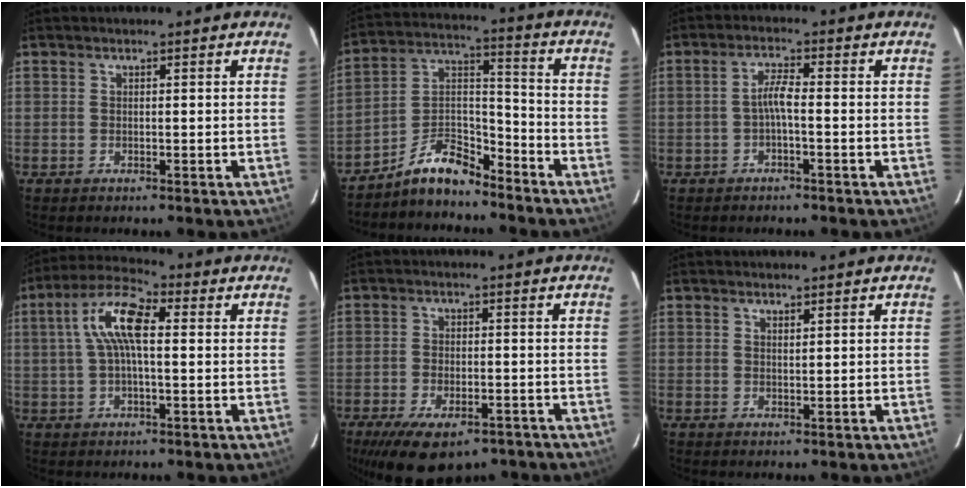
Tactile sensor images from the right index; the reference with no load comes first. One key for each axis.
{"total": 9.7, "fx": -8.2, "fy": 3.4, "fz": 4.0, "tx": -0.089, "ty": 0.042, "tz": -0.157}
{"total": 2.8, "fx": -1.1, "fy": 0.2, "fz": 2.6, "tx": -0.055, "ty": 0.007, "tz": -0.021}
{"total": 9.8, "fx": 1.5, "fy": 3.3, "fz": 9.1, "tx": -0.181, "ty": 0.025, "tz": 0.025}
{"total": 14.6, "fx": -10.0, "fy": 6.5, "fz": 8.4, "tx": -0.177, "ty": -0.025, "tz": -0.149}
{"total": 0.8, "fx": 0.6, "fy": 0.1, "fz": 0.5, "tx": -0.008, "ty": 0.001, "tz": 0.011}